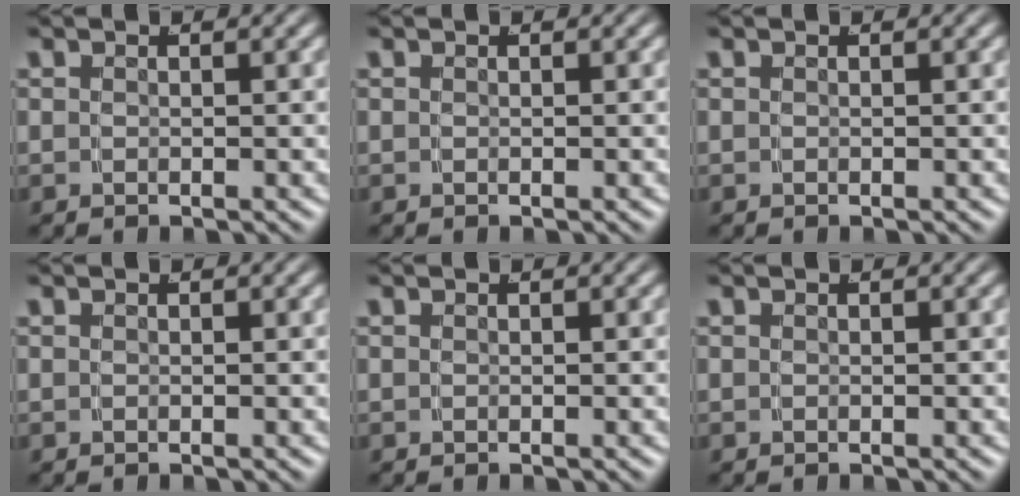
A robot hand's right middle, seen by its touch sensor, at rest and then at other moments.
{"total": 0.0}
{"total": 0.0}
{"total": 0.0}
{"total": 0.0}
{"total": 0.0}